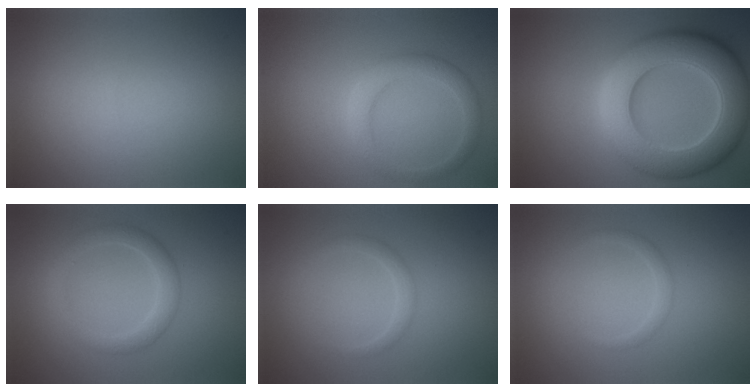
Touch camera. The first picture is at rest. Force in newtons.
{"total": 2.9, "press": 2.9, "slide": 0.1}
{"total": 10.8, "press": 10.8, "slide": 0.8}
{"total": 2.6, "press": 2.6, "slide": 0.1}
{"total": 1.3, "press": 1.3, "slide": 0.1}
{"total": 1.0, "press": 1.0, "slide": 0.1}